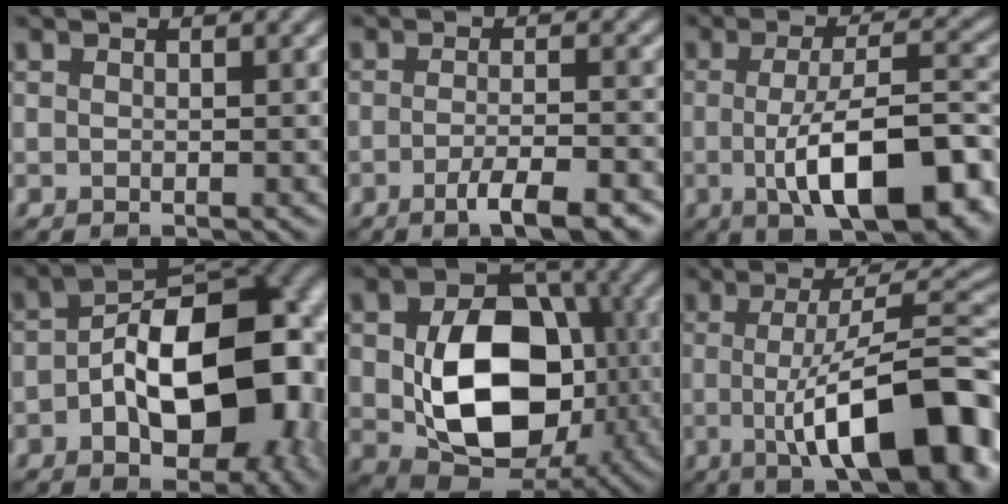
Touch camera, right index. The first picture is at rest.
{"total": 4.7, "force": [-2.6, 1.0, 3.8], "torque": [-0.057, 0.001, -0.044]}
{"total": 11.6, "force": [-3.3, 3.9, 10.5], "torque": [-0.158, -0.006, -0.049]}
{"total": 15.3, "force": [-2.3, 8.7, 12.4], "torque": [-0.147, 0.000, -0.040]}
{"total": 11.9, "force": [-1.2, 8.4, 8.3], "torque": [-0.135, -0.007, -0.014]}
{"total": 13.4, "force": [-2.6, 3.7, 12.6], "torque": [-0.161, 0.004, -0.044]}